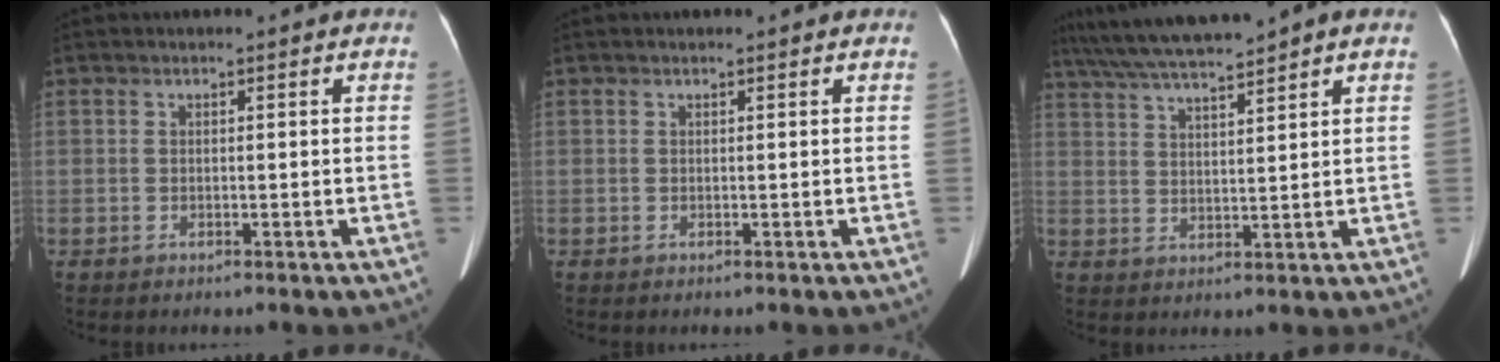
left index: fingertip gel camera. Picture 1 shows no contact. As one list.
[{"total": 0.0}, {"total": 9.1, "force": [7.9, -0.7, 4.4], "torque": [-0.083, 0.021, 0.138]}]